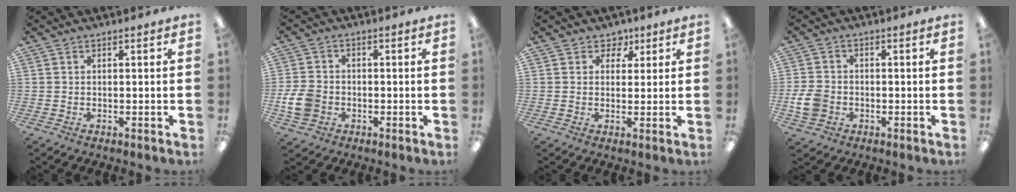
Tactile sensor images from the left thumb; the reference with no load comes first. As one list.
[{"total": 7.3, "force": [-1.7, 5.9, 3.9], "torque": [-0.084, 0.010, -0.030]}, {"total": 3.9, "force": [2.2, 3.1, 0.6], "torque": [0.000, -0.008, 0.036]}, {"total": 6.4, "force": [-1.5, 5.2, 3.4], "torque": [-0.067, 0.008, -0.026]}]